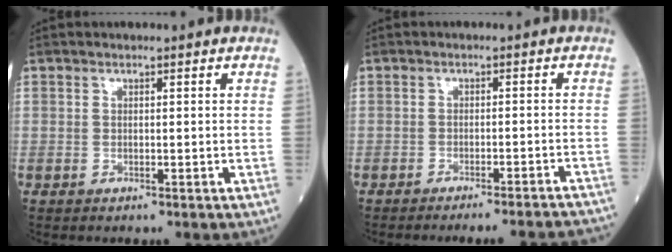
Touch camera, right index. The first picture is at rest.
{"total": 11.7, "force": [-11.2, 0.2, 3.3], "torque": [-0.023, -0.001, -0.127]}